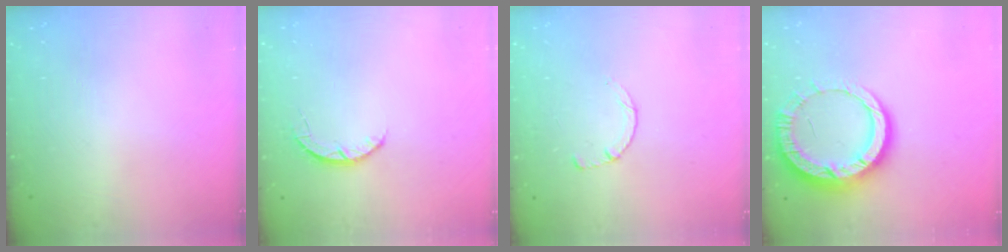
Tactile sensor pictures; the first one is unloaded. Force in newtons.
{"total": 3.3, "press": 3.3, "slide": 0.5}
{"total": 2.6, "press": 2.5, "slide": 0.3}
{"total": 14.0, "press": 13.9, "slide": 1.4}